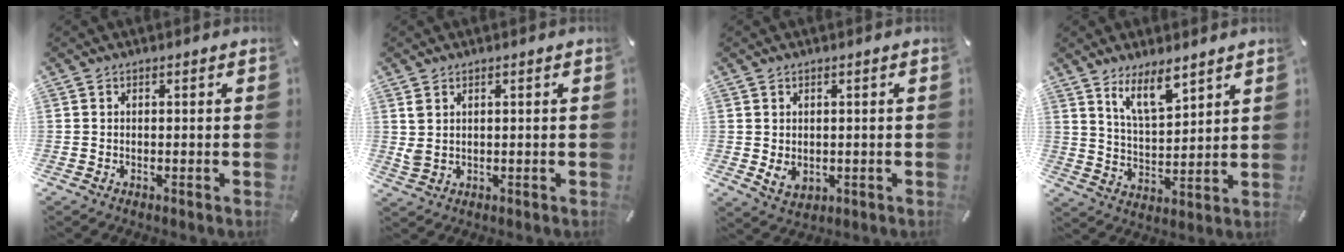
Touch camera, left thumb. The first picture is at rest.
{"total": 2.3, "force": [1.1, 1.3, 1.5], "torque": [-0.030, 0.002, 0.021]}
{"total": 3.3, "force": [0.6, 2.8, 1.7], "torque": [-0.022, -0.006, 0.010]}
{"total": 9.6, "force": [7.3, 3.5, 5.2], "torque": [-0.098, -0.040, 0.132]}